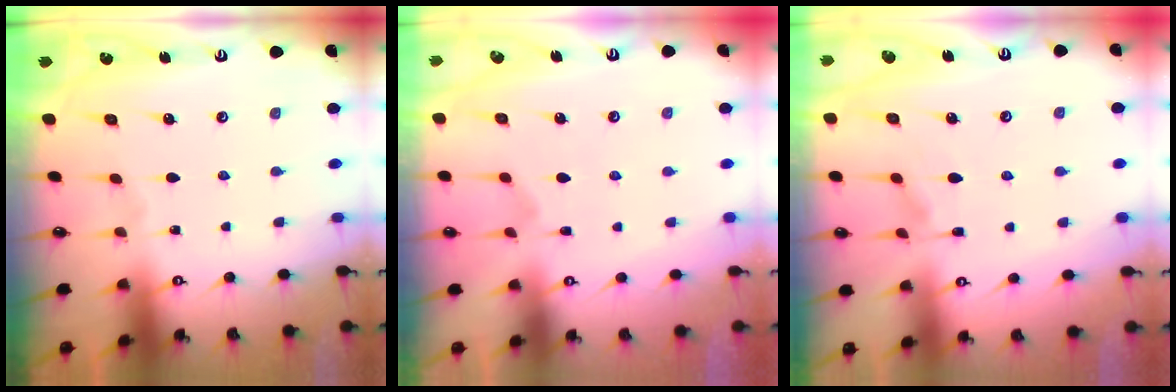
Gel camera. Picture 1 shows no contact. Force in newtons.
{"total": 5.9, "press": 5.7, "slide": 1.2}
{"total": 1.4, "press": 0.2, "slide": 1.4}